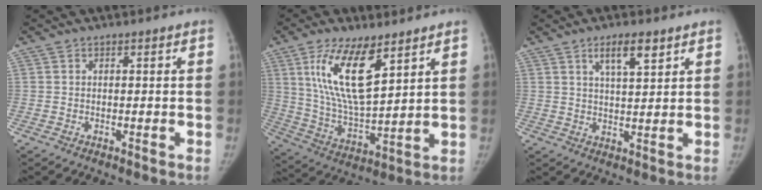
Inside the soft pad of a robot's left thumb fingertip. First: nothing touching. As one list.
[{"total": 15.7, "force": [7.7, 5.7, 12.5], "torque": [-0.221, -0.041, 0.155]}, {"total": 5.6, "force": [3.3, 1.6, 4.2], "torque": [-0.063, -0.018, 0.057]}]